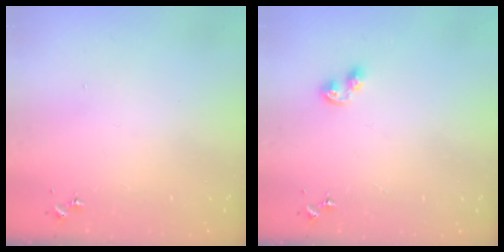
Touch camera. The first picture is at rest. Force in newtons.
{"total": 6.0, "press": 6.0, "slide": 0.8}